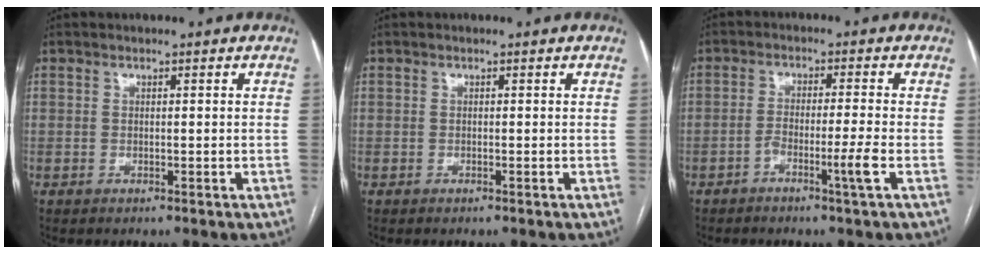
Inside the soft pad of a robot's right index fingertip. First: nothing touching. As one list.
[{"total": 0.0}, {"total": 4.4, "force": [-2.1, -0.8, 3.8], "torque": [-0.069, 0.004, -0.037]}]